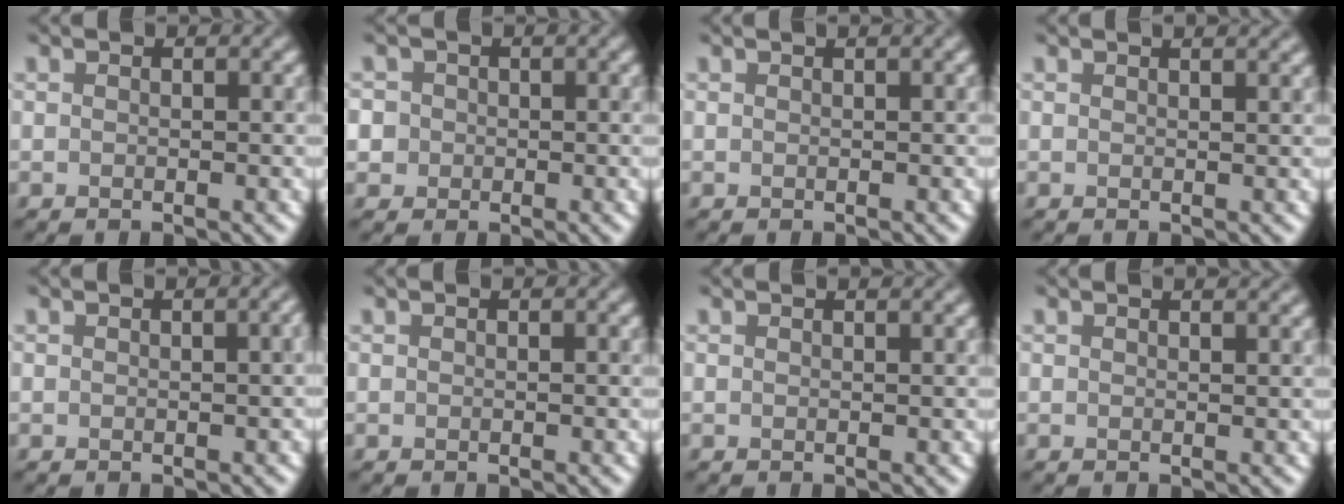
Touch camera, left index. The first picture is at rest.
{"total": 3.3, "force": [0.1, 3.2, 1.0], "torque": [0.001, 0.028, -0.027]}
{"total": 0.6, "force": [0.3, 0.0, 0.5], "torque": [-0.006, -0.002, 0.005]}
{"total": 2.0, "force": [1.4, 0.6, 1.2], "torque": [-0.005, 0.005, -0.002]}
{"total": 1.5, "force": [0.1, 0.8, 1.3], "torque": [-0.004, -0.002, 0.003]}
{"total": 0.0}
{"total": 0.7, "force": [0.6, 0.1, 0.4], "torque": [-0.005, -0.001, 0.002]}
{"total": 1.5, "force": [1.2, 0.4, 0.8], "torque": [-0.003, 0.002, 0.000]}